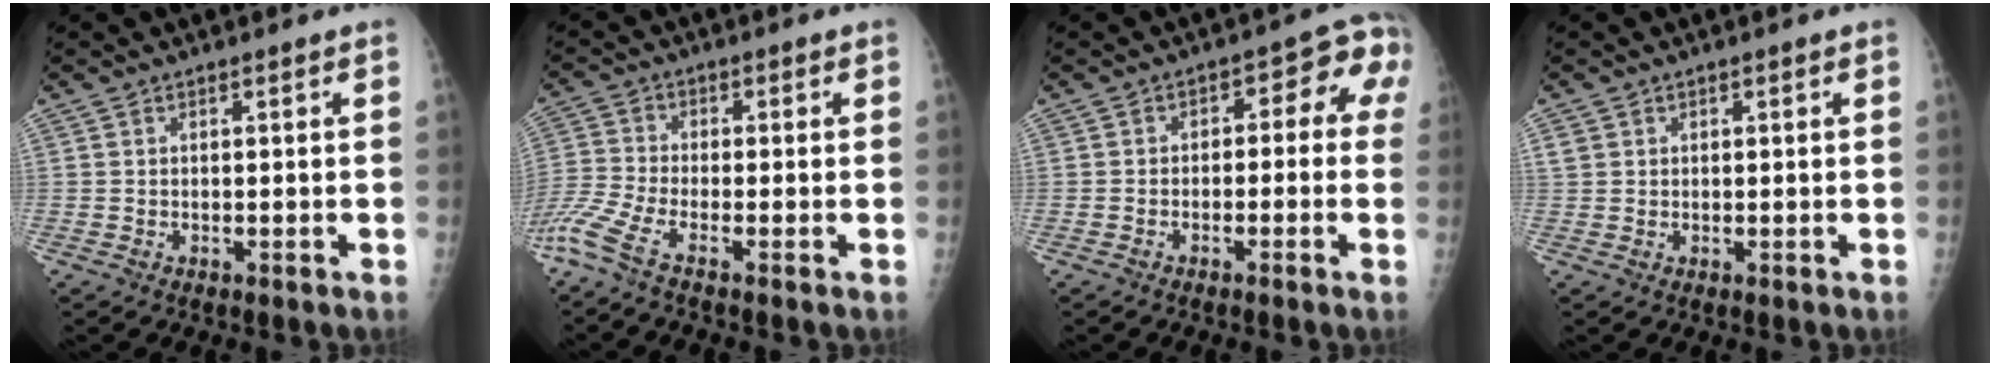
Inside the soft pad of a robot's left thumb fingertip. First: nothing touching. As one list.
[{"total": 7.1, "force": [-4.8, 0.8, 5.2], "torque": [-0.143, -0.009, -0.111]}, {"total": 6.7, "force": [-0.5, 4.3, 5.1], "torque": [-0.025, 0.038, -0.018]}, {"total": 1.9, "force": [0.7, 1.8, 0.4], "torque": [0.001, 0.001, 0.016]}]